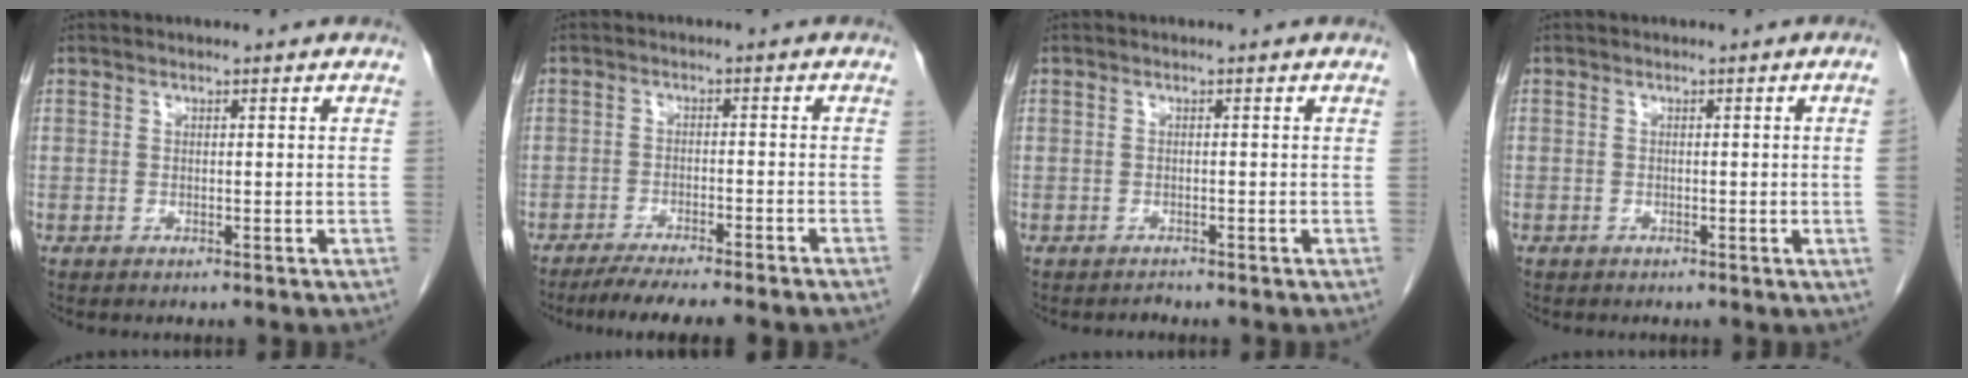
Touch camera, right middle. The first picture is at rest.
{"total": 8.8, "force": [-7.5, -0.5, 4.5], "torque": [-0.049, -0.017, -0.114]}
{"total": 0.6, "force": [-0.6, 0.1, -0.1], "torque": [0.000, -0.002, -0.010]}
{"total": 1.8, "force": [-0.2, -0.8, 1.6], "torque": [-0.016, -0.001, -0.004]}